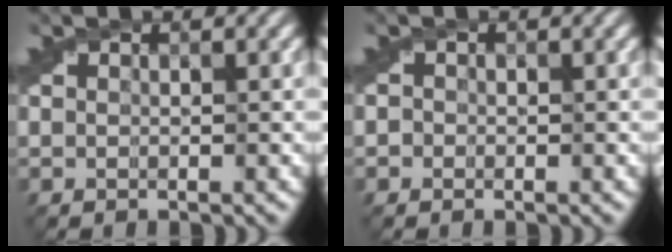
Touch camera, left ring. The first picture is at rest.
{"total": 0.8, "force": [-0.4, 0.7, 0.0], "torque": [0.005, -0.005, -0.013]}